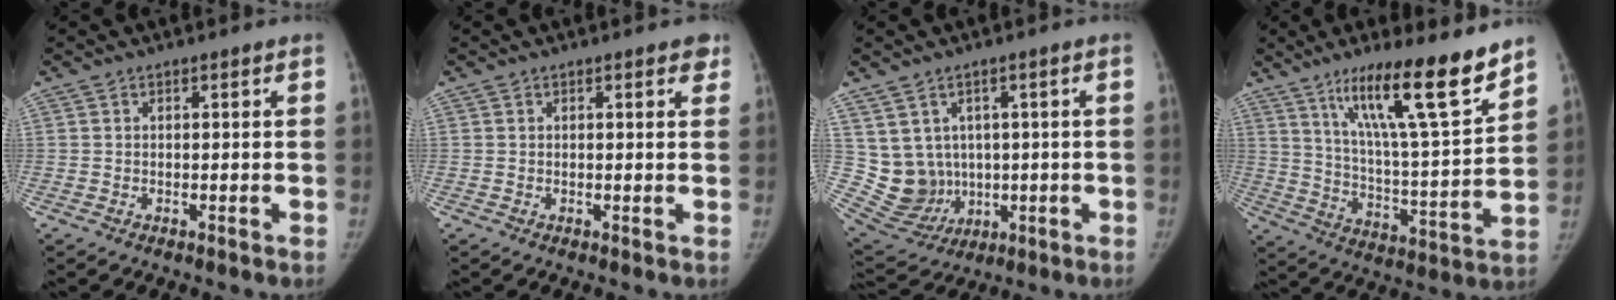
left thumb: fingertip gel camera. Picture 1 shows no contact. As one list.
[{"total": 1.8, "force": [1.1, 0.9, 1.1], "torque": [0.004, -0.002, 0.008]}, {"total": 9.8, "force": [1.4, 9.0, 3.6], "torque": [-0.038, -0.005, 0.060]}, {"total": 19.3, "force": [13.2, 2.5, 13.8], "torque": [-0.201, -0.077, 0.222]}]